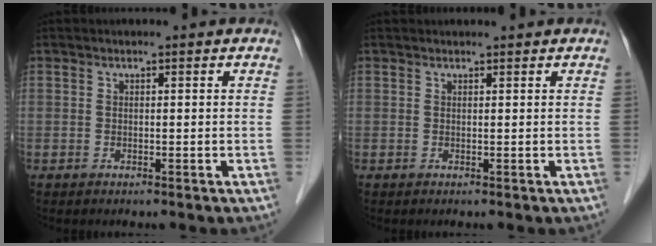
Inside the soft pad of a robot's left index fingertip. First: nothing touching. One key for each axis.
{"total": 1.8, "fx": 1.7, "fy": 0.2, "fz": 0.3, "tx": -0.006, "ty": 0.022, "tz": 0.025}